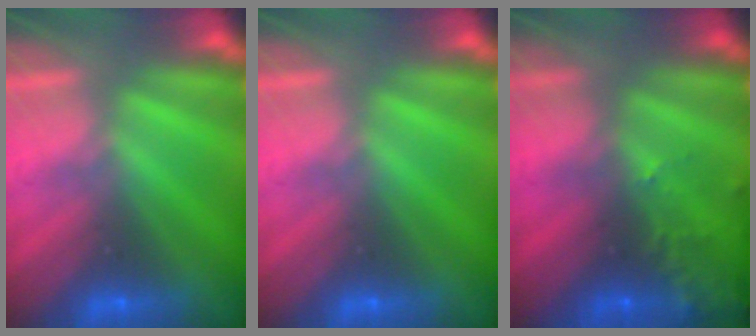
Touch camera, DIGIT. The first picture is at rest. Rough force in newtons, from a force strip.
{"total": 0.0}
{"total": 6.5}